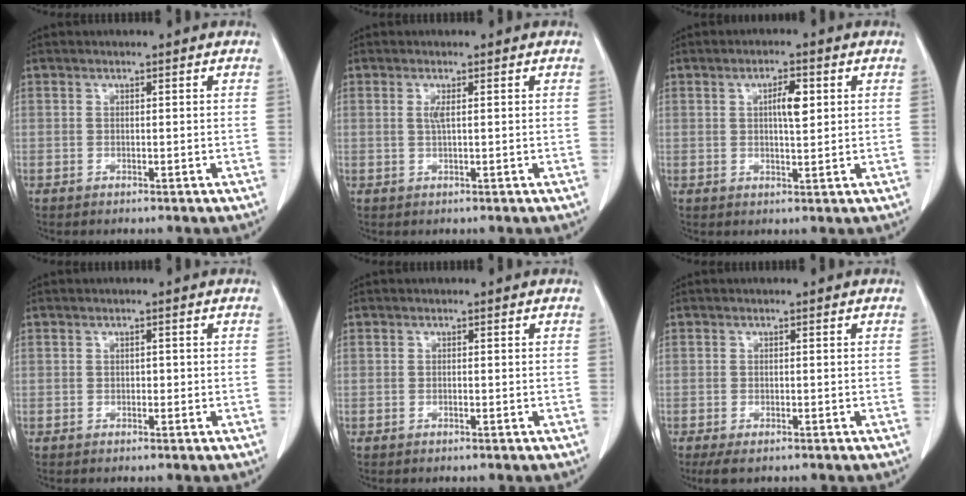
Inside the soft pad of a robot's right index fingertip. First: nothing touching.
{"total": 1.3, "force": [0.3, 0.0, 1.3], "torque": [-0.034, -0.001, 0.005]}
{"total": 3.9, "force": [1.1, 1.0, 3.7], "torque": [-0.062, 0.002, 0.017]}
{"total": 0.6, "force": [-0.1, 0.5, 0.4], "torque": [-0.004, 0.003, -0.002]}
{"total": 0.0}
{"total": 2.7, "force": [-1.8, 0.9, 1.7], "torque": [-0.036, -0.009, -0.026]}